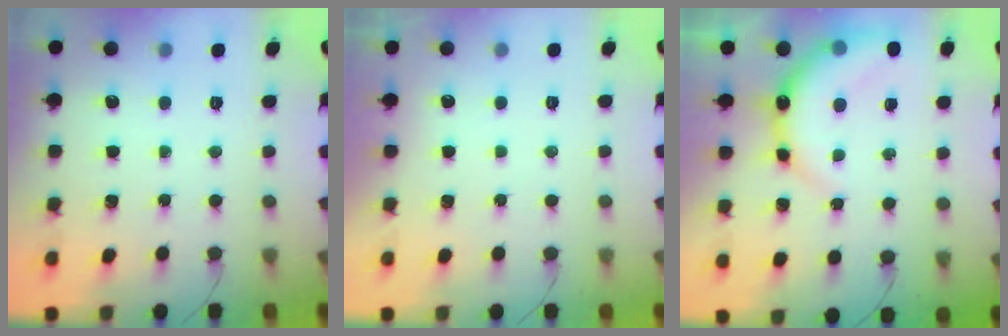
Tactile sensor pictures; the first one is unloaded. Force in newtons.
{"total": 2.8, "press": 2.8, "slide": 0.1}
{"total": 10.9, "press": 10.8, "slide": 1.5}